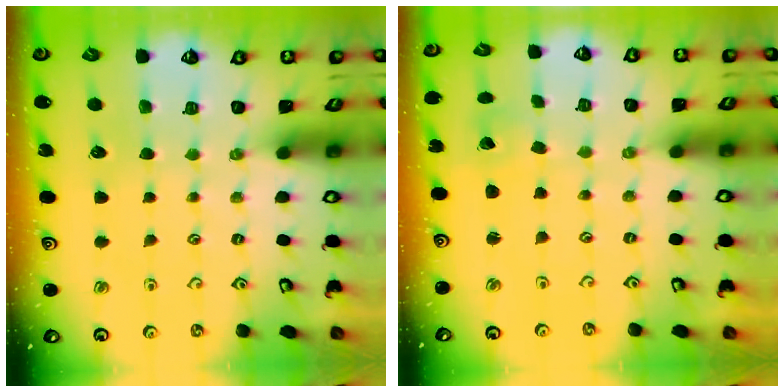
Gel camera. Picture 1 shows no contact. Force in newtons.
{"total": 2.2, "press": 2.2, "slide": 0.1}